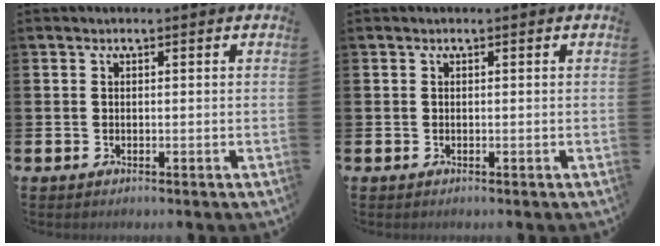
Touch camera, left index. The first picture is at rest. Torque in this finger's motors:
{"motor_torque": [-0.01, 0.00, 0.00, 0.00]}